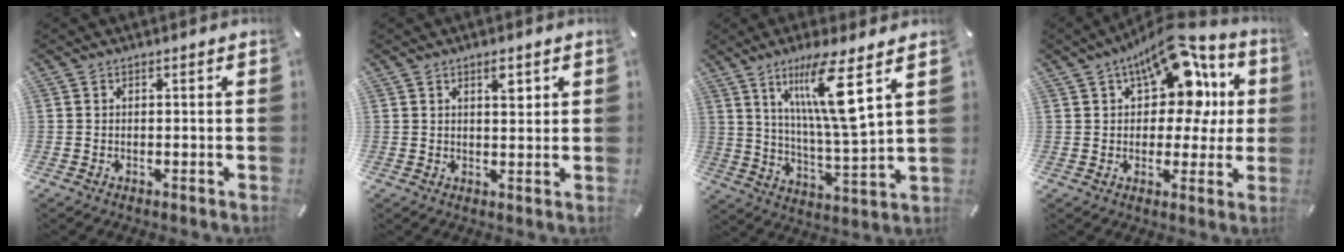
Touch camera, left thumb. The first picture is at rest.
{"total": 3.3, "force": [1.8, 1.3, 2.4], "torque": [-0.028, -0.007, 0.025]}
{"total": 15.3, "force": [7.9, 2.1, 12.9], "torque": [-0.238, -0.033, 0.121]}
{"total": 16.8, "force": [8.0, 9.7, 11.2], "torque": [-0.158, -0.044, 0.136]}